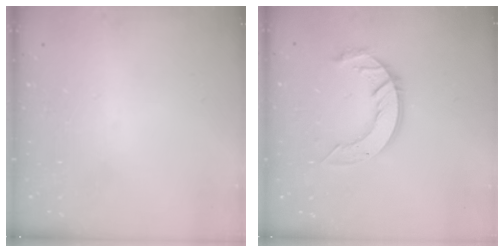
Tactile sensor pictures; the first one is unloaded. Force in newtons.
{"total": 11.1, "press": 11.1, "slide": 1.0}